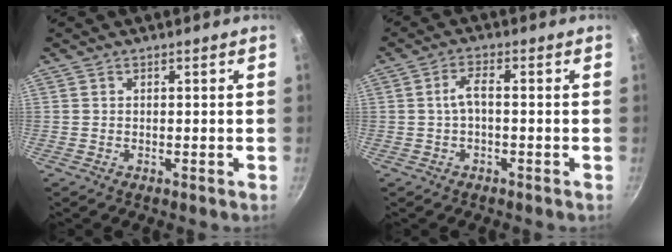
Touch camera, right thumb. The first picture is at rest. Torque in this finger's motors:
{"motor_torque": [0.05, 0.06, 0.07, 0.13, 0.14]}